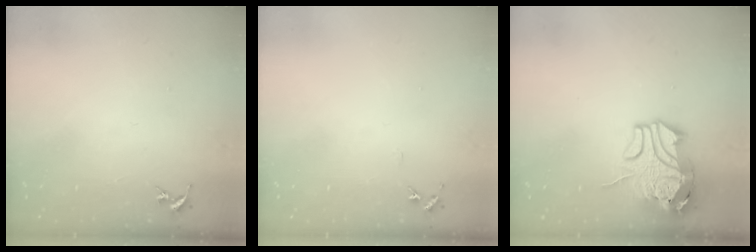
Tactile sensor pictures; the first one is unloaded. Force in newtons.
{"total": 4.0, "press": 4.0, "slide": 0.5}
{"total": 12.8, "press": 12.7, "slide": 1.8}